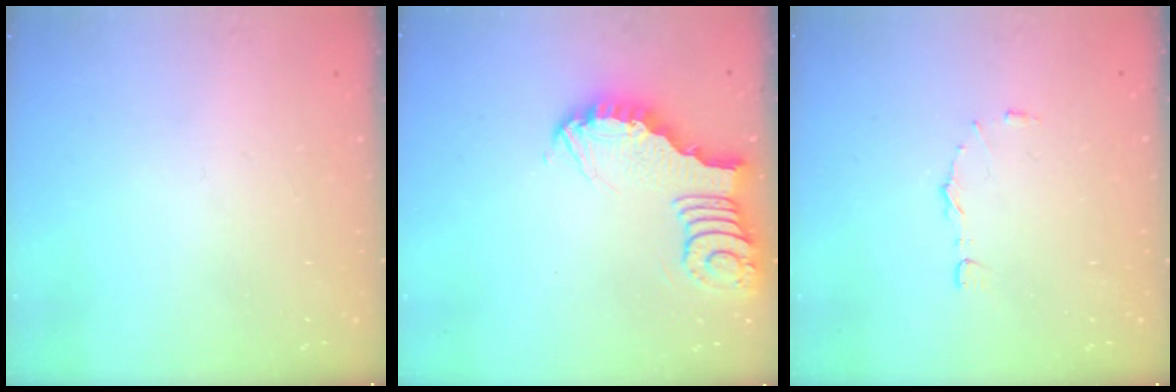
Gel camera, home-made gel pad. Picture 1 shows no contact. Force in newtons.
{"total": 3.9, "press": 3.9, "slide": 0.3}
{"total": 5.1, "press": 5.0, "slide": 0.6}